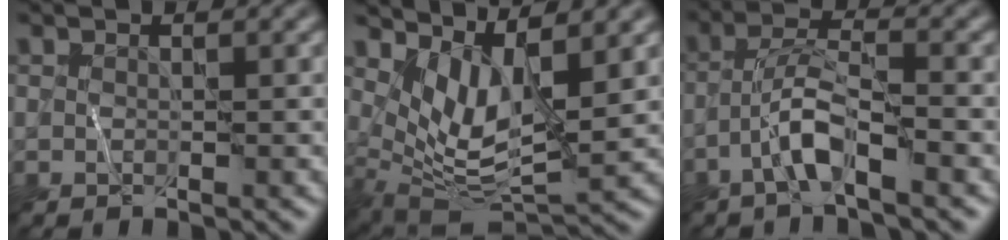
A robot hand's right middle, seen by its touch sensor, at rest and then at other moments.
{"total": 6.0, "force": [2.4, 2.4, 4.9], "torque": [-0.103, -0.020, 0.051]}
{"total": 3.9, "force": [-2.3, 0.6, 3.2], "torque": [-0.061, 0.012, -0.050]}